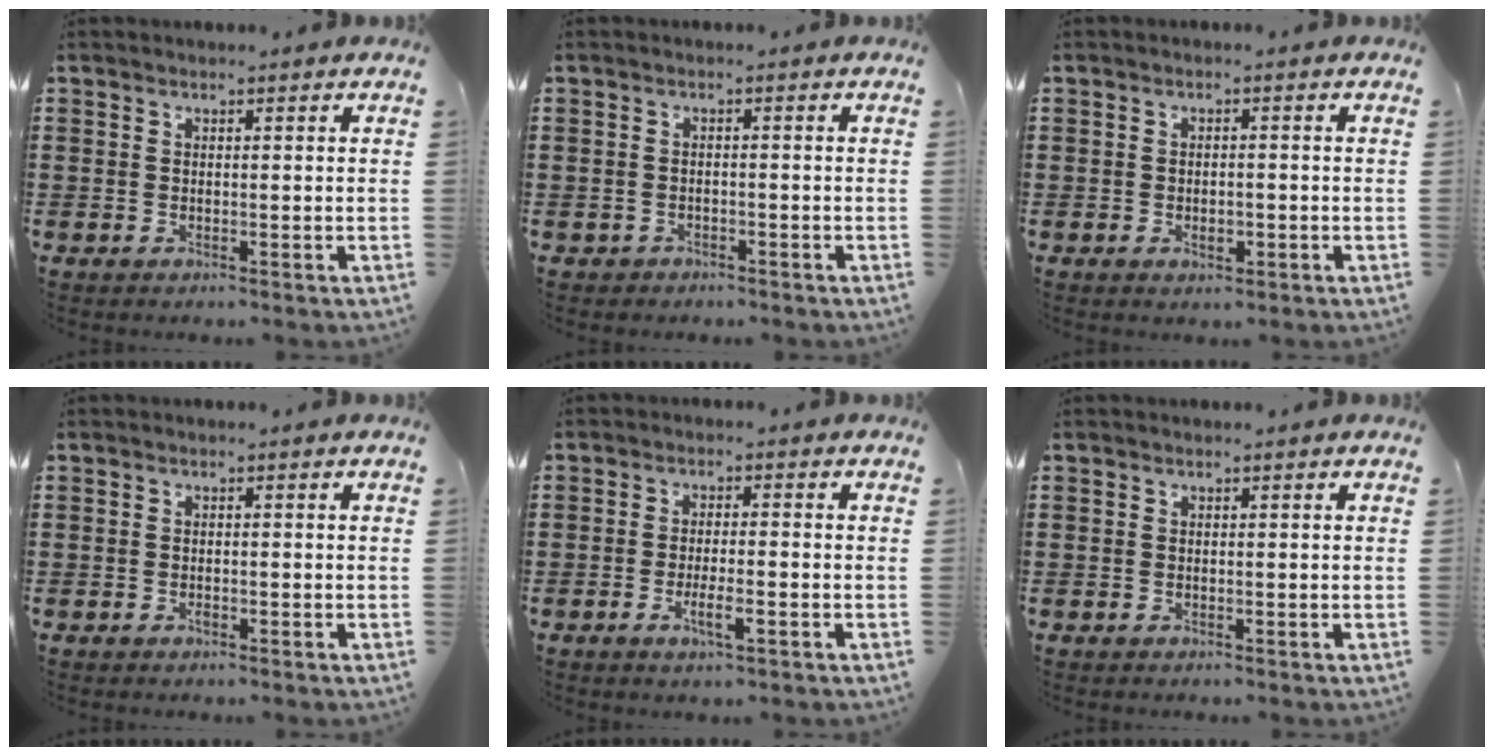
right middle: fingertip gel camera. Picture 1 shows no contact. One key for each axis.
{"total": 1.1, "fx": -0.9, "fy": 0.5, "fz": -0.1, "tx": -0.002, "ty": 0.001, "tz": -0.021}
{"total": 1.9, "fx": -0.7, "fy": 0.9, "fz": 1.6, "tx": -0.022, "ty": -0.002, "tz": -0.014}
{"total": 0.6, "fx": -0.3, "fy": 0.3, "fz": 0.4, "tx": -0.009, "ty": -0.002, "tz": -0.006}
{"total": 3.7, "fx": -1.7, "fy": 0.7, "fz": 3.2, "tx": -0.052, "ty": 0.003, "tz": -0.030}
{"total": 0.0}